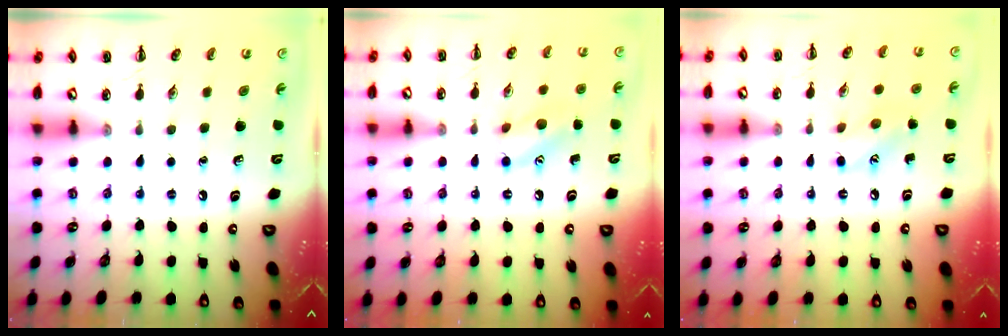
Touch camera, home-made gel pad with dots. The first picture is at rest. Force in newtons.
{"total": 10.6, "press": 10.5, "slide": 1.0}
{"total": 8.1, "press": 8.1, "slide": 0.5}